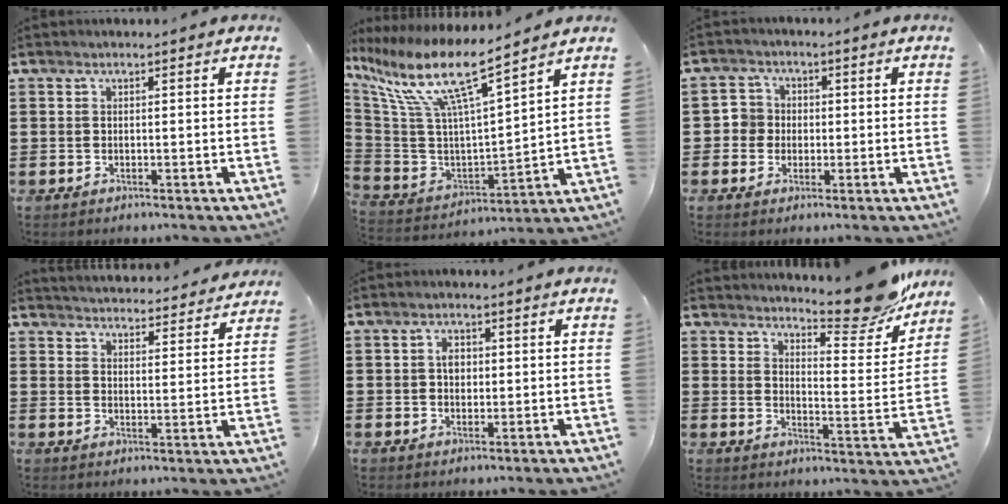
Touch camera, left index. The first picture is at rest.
{"total": 12.4, "force": [7.8, 2.1, 9.4], "torque": [-0.217, -0.049, 0.124]}
{"total": 3.3, "force": [-0.5, 3.2, 0.6], "torque": [-0.026, 0.008, -0.014]}
{"total": 4.0, "force": [4.0, -0.2, -0.1], "torque": [-0.007, -0.033, 0.067]}
{"total": 2.5, "force": [0.5, 1.7, 1.8], "torque": [-0.030, 0.006, 0.006]}
{"total": 11.3, "force": [10.3, 1.2, 4.4], "torque": [-0.054, -0.075, 0.178]}